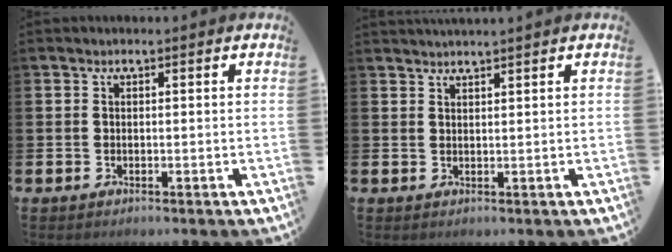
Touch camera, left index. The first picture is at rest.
{"total": 1.5, "force": [1.5, -0.4, 0.0], "torque": [-0.007, -0.002, 0.030]}